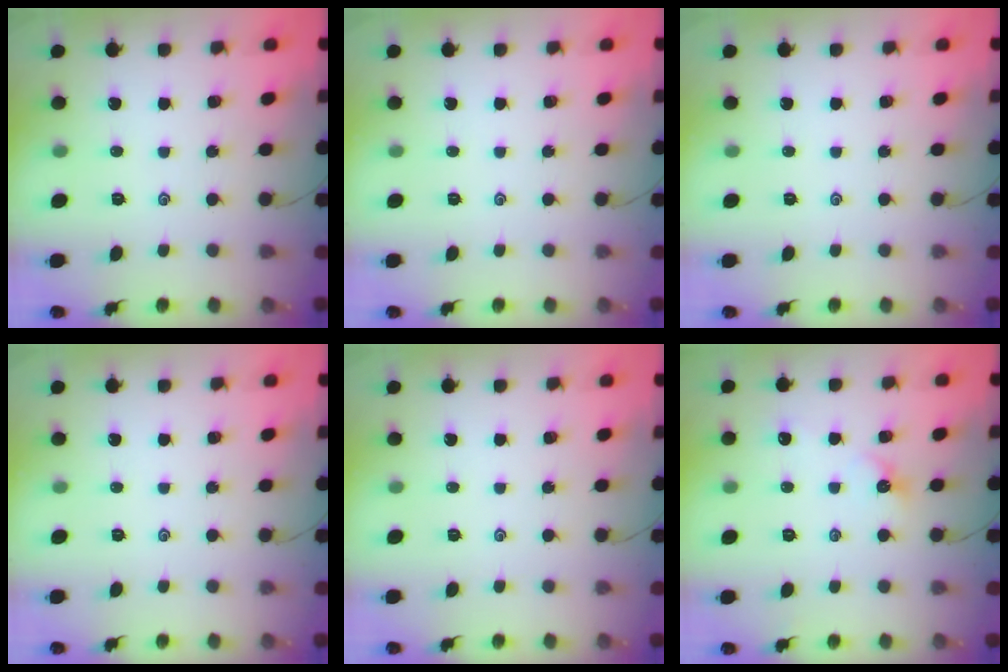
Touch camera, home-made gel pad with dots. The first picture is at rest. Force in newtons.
{"total": 0.0}
{"total": 0.0}
{"total": 0.0}
{"total": 0.0}
{"total": 4.4, "press": 4.3, "slide": 0.6}